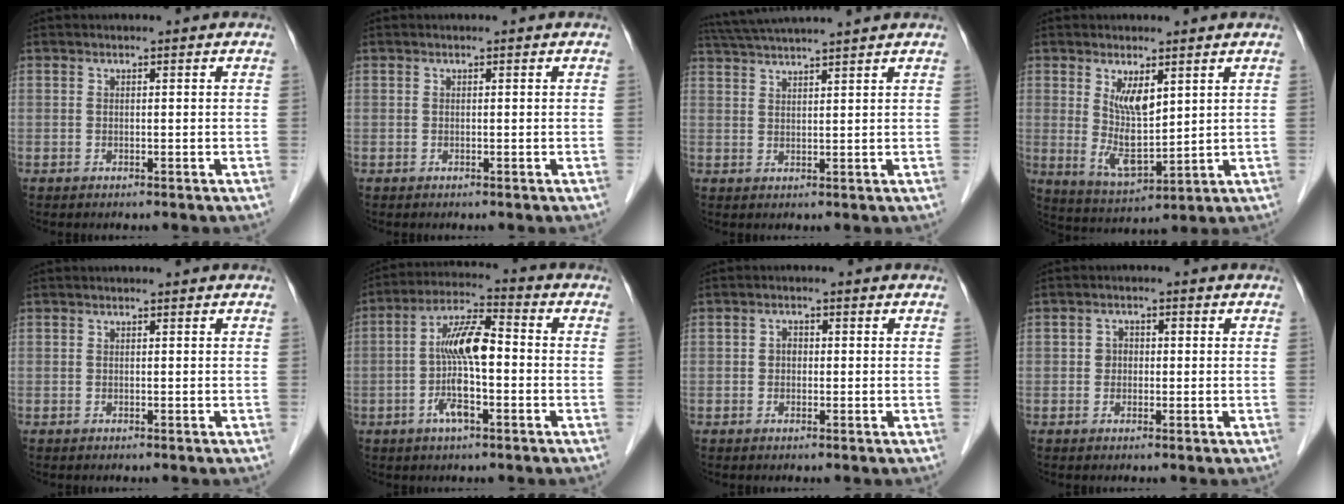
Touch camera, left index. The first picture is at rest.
{"total": 0.0}
{"total": 9.8, "force": [8.9, -1.2, 4.1], "torque": [-0.076, 0.032, 0.138]}
{"total": 6.7, "force": [2.3, 2.7, 5.7], "torque": [-0.112, -0.011, 0.057]}
{"total": 0.0}
{"total": 9.7, "force": [-1.6, 2.2, 9.3], "torque": [-0.183, 0.013, -0.035]}
{"total": 1.5, "force": [-0.3, 1.2, 0.9], "torque": [-0.015, 0.006, -0.005]}
{"total": 2.1, "force": [-0.2, 1.9, 1.0], "torque": [-0.019, 0.009, -0.004]}